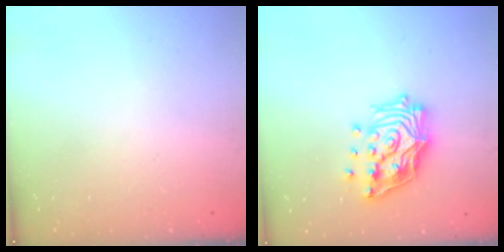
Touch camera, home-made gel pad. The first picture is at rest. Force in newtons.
{"total": 17.7, "press": 17.6, "slide": 2.0}